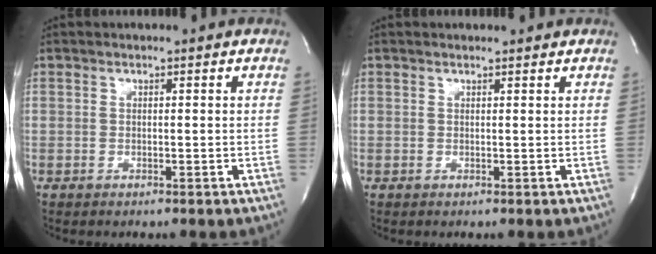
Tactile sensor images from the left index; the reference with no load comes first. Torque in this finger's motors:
{"motor_torque": [0.04, -0.04, -0.06, -0.01]}